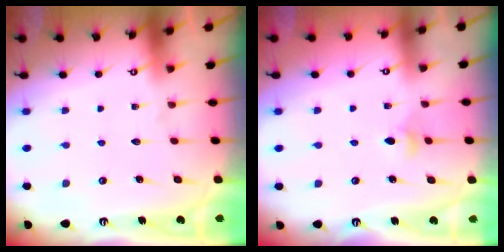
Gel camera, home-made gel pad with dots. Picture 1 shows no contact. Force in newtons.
{"total": 3.7, "press": 3.6, "slide": 0.8}